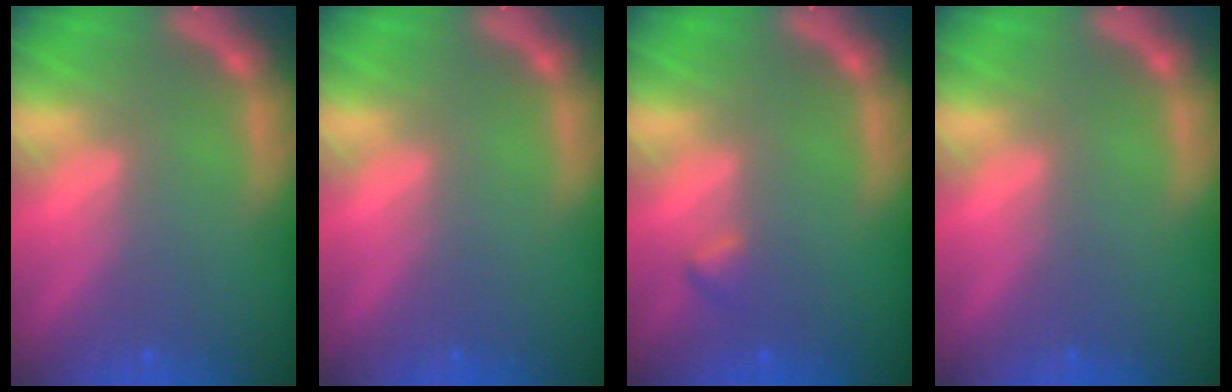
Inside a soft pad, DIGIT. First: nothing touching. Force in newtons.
{"total": 0.0}
{"total": 0.9}
{"total": 0.0}